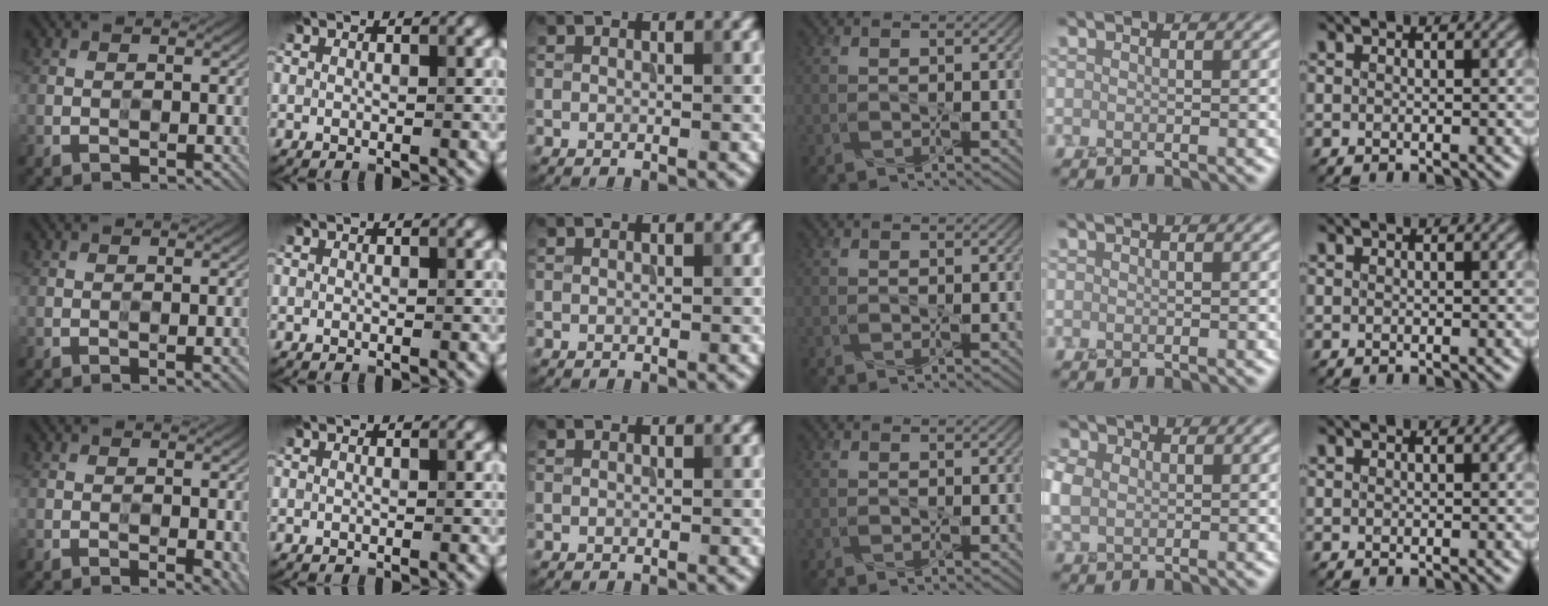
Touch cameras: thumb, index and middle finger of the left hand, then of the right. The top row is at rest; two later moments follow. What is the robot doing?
{"motion": "screw", "object": "penn cap"}